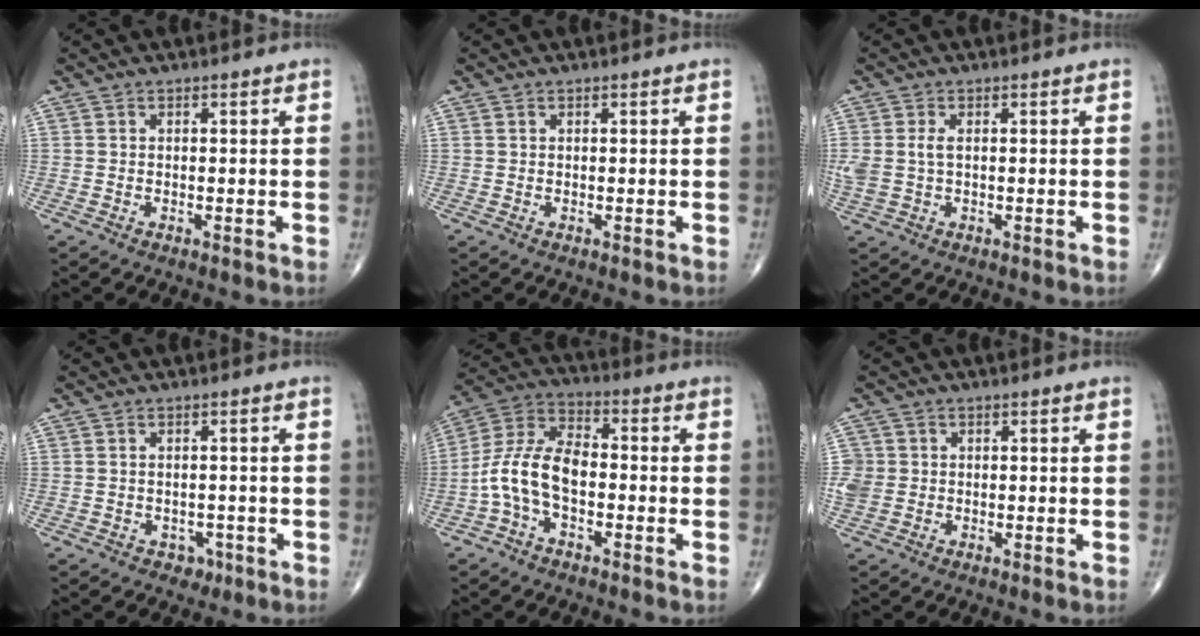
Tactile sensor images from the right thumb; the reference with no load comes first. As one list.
[{"total": 0.0}, {"total": 4.3, "force": [0.4, 2.6, 3.4], "torque": [-0.096, 0.007, 0.013]}, {"total": 2.3, "force": [-1.1, 1.9, 0.7], "torque": [0.003, 0.006, -0.014]}, {"total": 11.4, "force": [-2.6, 6.6, 8.9], "torque": [-0.174, 0.043, -0.060]}, {"total": 4.4, "force": [0.0, 4.1, 1.5], "torque": [-0.030, 0.010, 0.004]}]